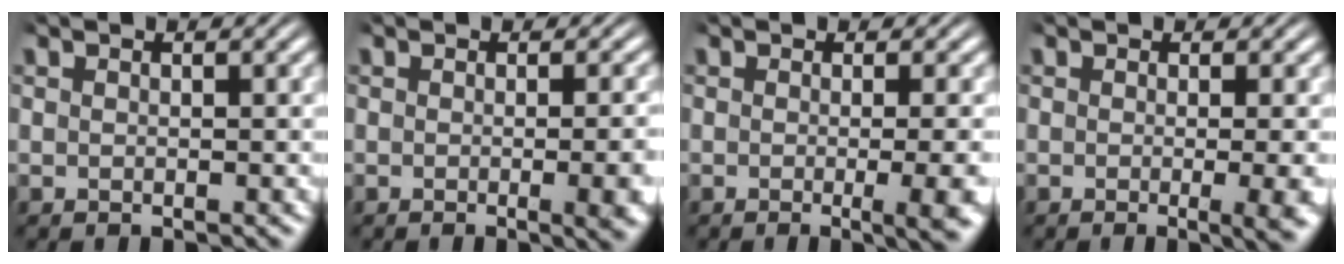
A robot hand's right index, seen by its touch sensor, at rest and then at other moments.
{"total": 3.0, "force": [-0.9, 0.3, 2.8], "torque": [-0.028, 0.001, -0.016]}
{"total": 4.4, "force": [-1.2, 0.6, 4.2], "torque": [-0.036, 0.001, -0.024]}
{"total": 3.6, "force": [-0.9, 0.4, 3.5], "torque": [-0.034, -0.003, -0.017]}